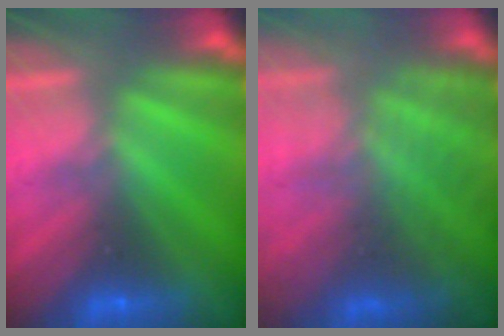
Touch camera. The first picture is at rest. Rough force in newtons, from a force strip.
{"total": 7.4}